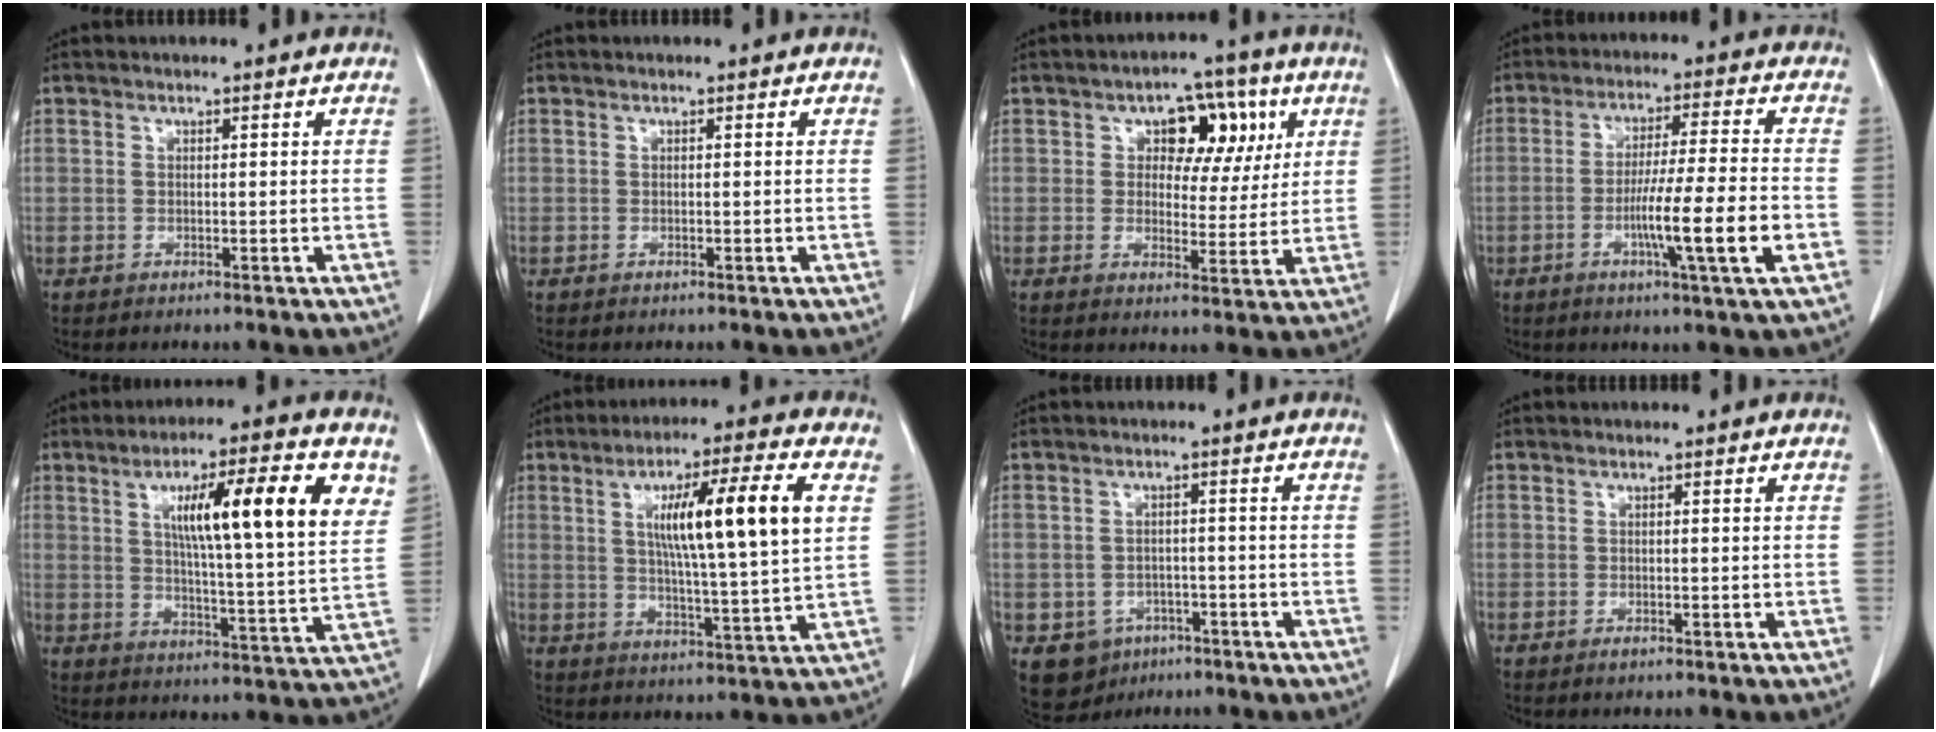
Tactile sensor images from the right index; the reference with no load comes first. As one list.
[{"total": 0.0}, {"total": 8.6, "force": [3.2, 5.2, 6.2], "torque": [-0.068, 0.021, 0.045]}, {"total": 11.0, "force": [-3.3, -0.8, 10.5], "torque": [-0.180, -0.010, -0.058]}, {"total": 16.9, "force": [6.4, 1.4, 15.6], "torque": [-0.234, 0.008, 0.091]}, {"total": 15.2, "force": [4.1, 0.2, 14.6], "torque": [-0.240, 0.007, 0.065]}, {"total": 6.1, "force": [-3.2, 5.0, 1.6], "torque": [-0.025, 0.005, -0.038]}, {"total": 0.6, "force": [-0.4, 0.4, 0.3], "torque": [-0.002, 0.001, -0.005]}]